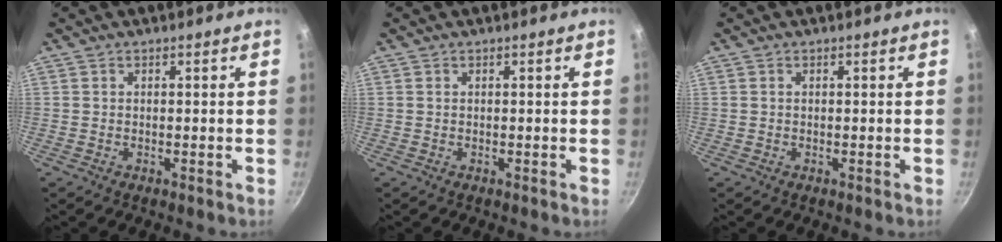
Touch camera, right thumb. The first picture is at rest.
{"total": 0.0}
{"total": 0.0}